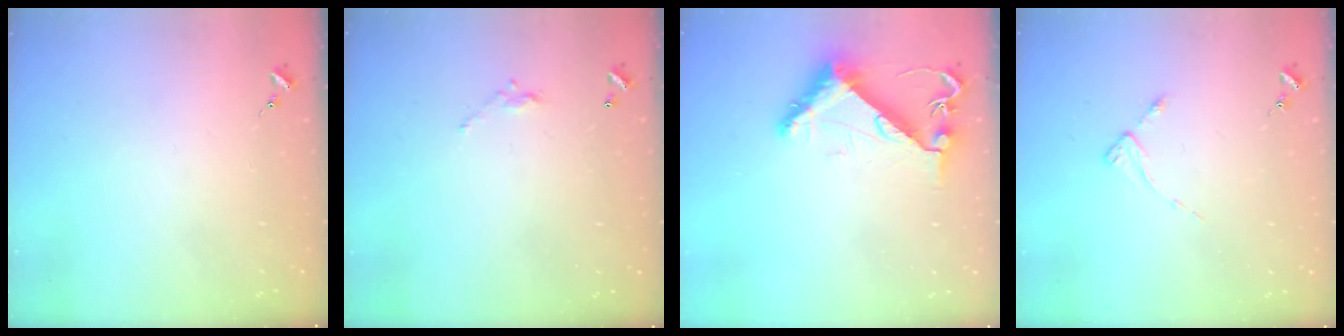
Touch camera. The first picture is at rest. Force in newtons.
{"total": 4.8, "press": 4.8, "slide": 0.3}
{"total": 8.9, "press": 8.9, "slide": 0.3}
{"total": 2.8, "press": 2.8, "slide": 0.3}